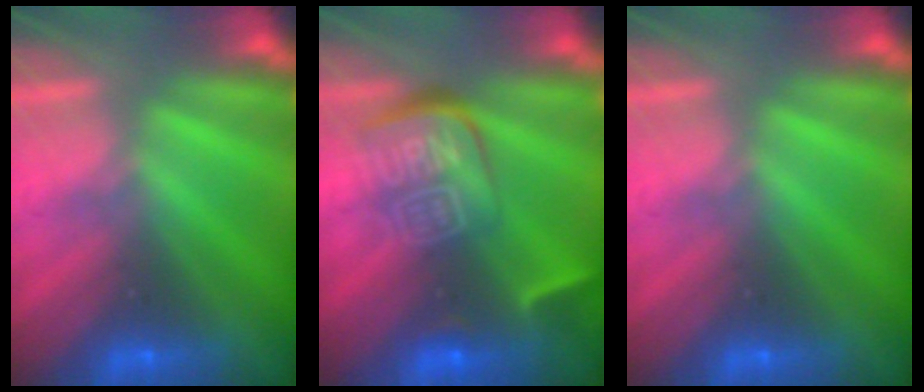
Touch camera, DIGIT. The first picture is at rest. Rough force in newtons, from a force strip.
{"total": 7.1}
{"total": 0.0}